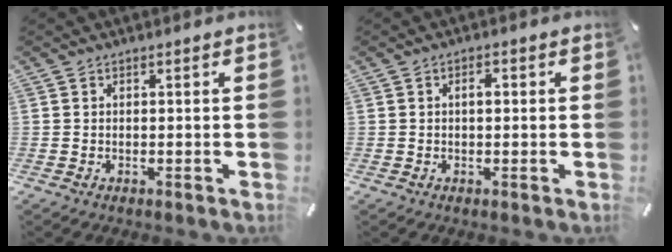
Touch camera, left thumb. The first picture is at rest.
{"total": 1.9, "force": [0.1, 0.9, 1.6], "torque": [-0.023, 0.002, -0.001]}